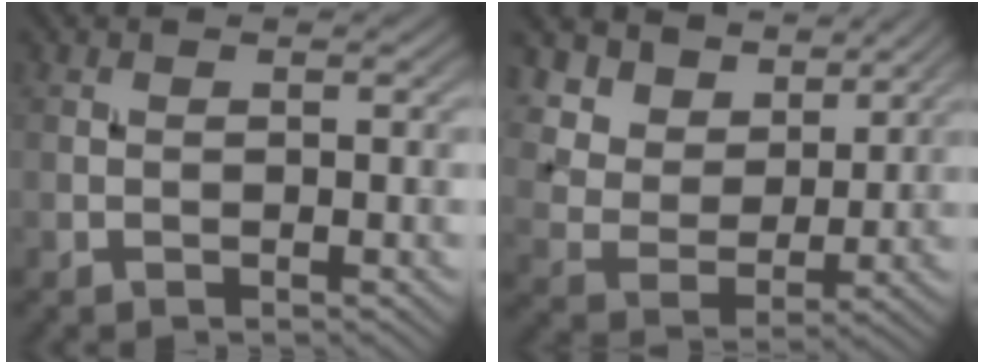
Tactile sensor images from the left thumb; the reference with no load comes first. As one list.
[{"total": 10.0, "force": [6.9, 5.8, 4.4], "torque": [-0.124, -0.008, 0.140]}]